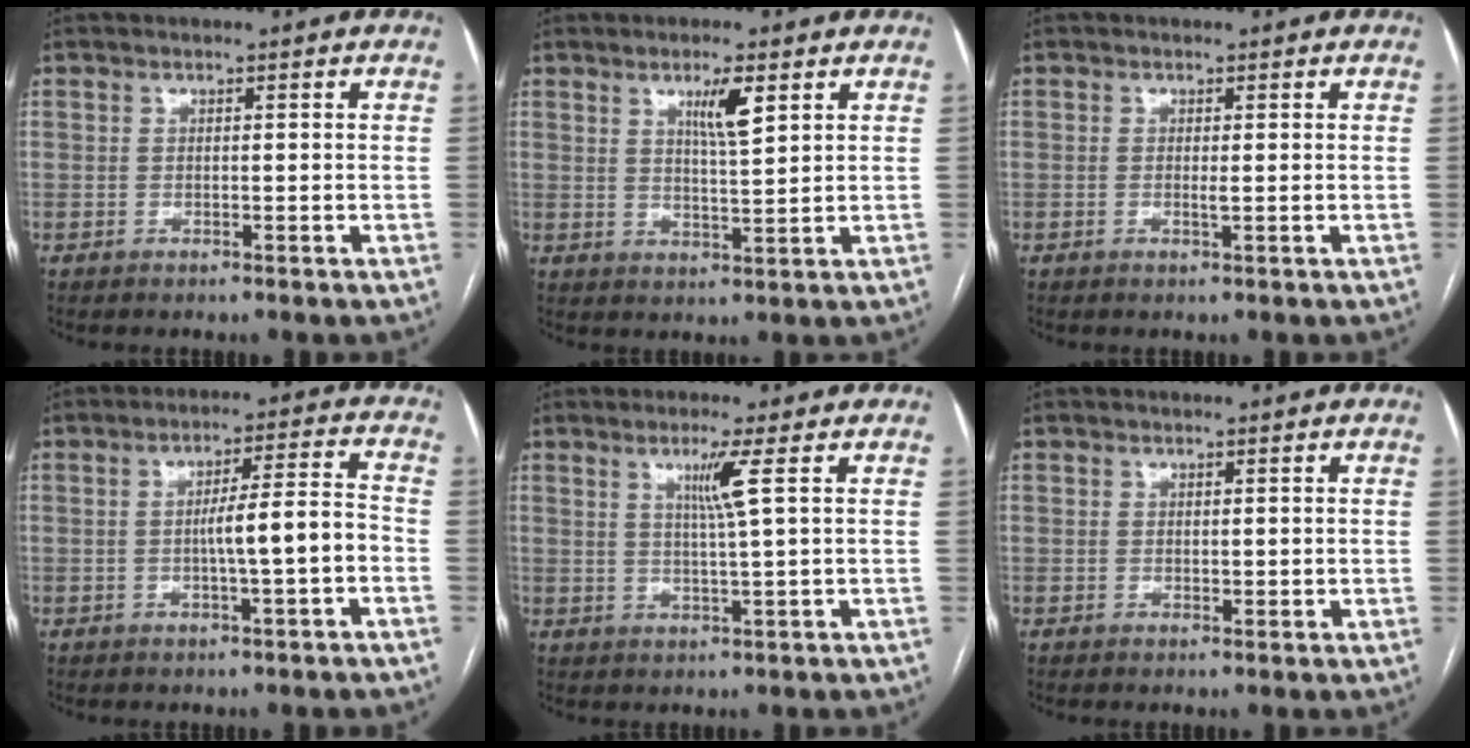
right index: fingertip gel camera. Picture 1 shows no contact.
{"total": 4.9, "force": [2.5, 0.4, 4.3], "torque": [-0.074, -0.005, 0.042]}
{"total": 0.8, "force": [0.0, 0.0, 0.8], "torque": [-0.016, -0.002, 0.001]}
{"total": 7.3, "force": [-1.6, 0.2, 7.1], "torque": [-0.113, 0.017, -0.025]}
{"total": 4.2, "force": [1.5, -1.2, 3.7], "torque": [-0.073, -0.006, 0.031]}
{"total": 1.0, "force": [0.2, 0.6, 0.7], "torque": [-0.008, -0.002, 0.004]}